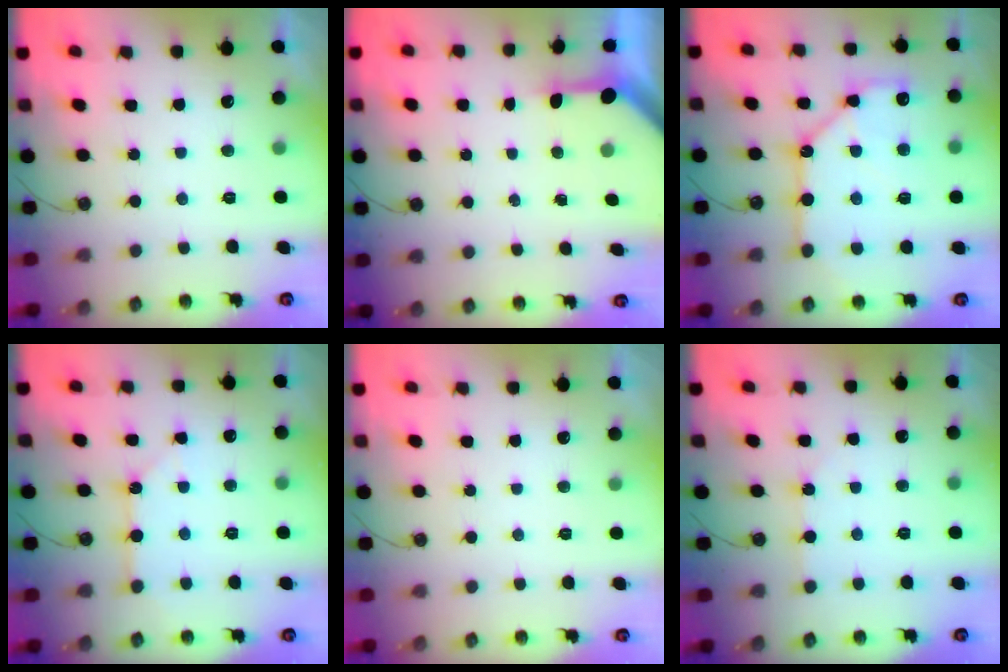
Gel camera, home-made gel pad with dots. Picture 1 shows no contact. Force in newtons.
{"total": 3.5, "press": 3.5, "slide": 0.4}
{"total": 15.1, "press": 15.0, "slide": 1.8}
{"total": 3.7, "press": 3.7, "slide": 0.4}
{"total": 0.0}
{"total": 2.7, "press": 2.7, "slide": 0.5}